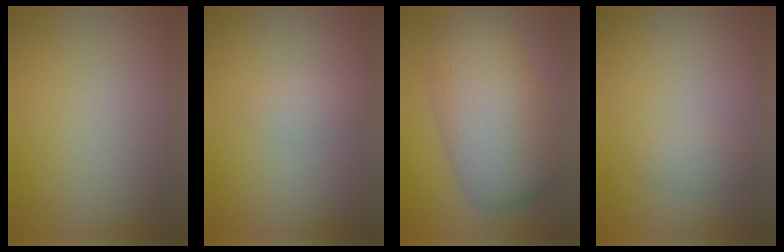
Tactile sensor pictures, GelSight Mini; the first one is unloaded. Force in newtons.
{"total": 1.1, "press": 1.1, "slide": 0.0}
{"total": 9.0, "press": 9.0, "slide": 0.1}
{"total": 1.0, "press": 1.0, "slide": 0.1}